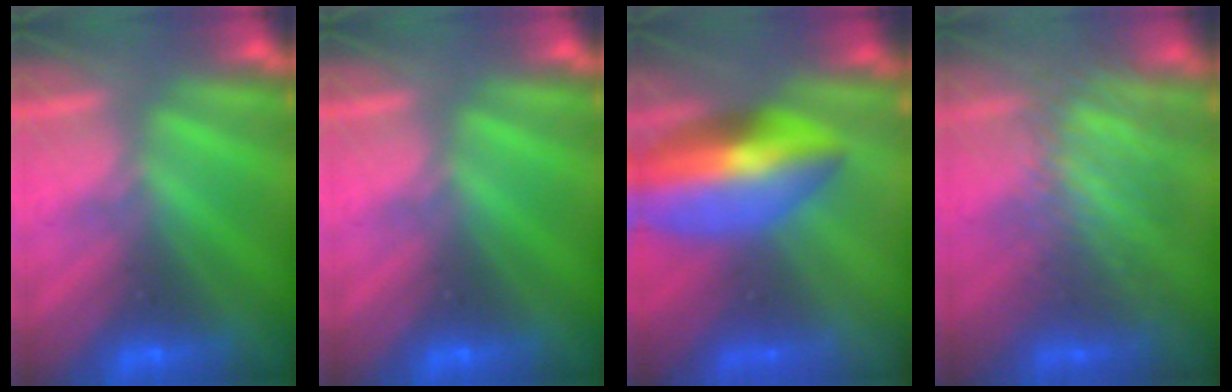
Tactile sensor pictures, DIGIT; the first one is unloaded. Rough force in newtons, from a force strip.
{"total": 0.0}
{"total": 5.8}
{"total": 3.0}